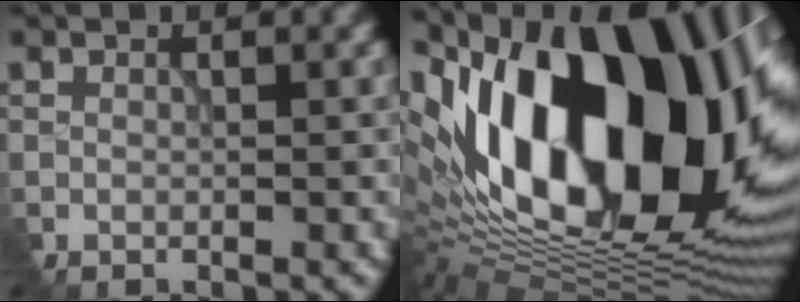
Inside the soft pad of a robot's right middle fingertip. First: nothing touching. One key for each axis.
{"total": 20.7, "fx": 2.4, "fy": 11.2, "fz": 17.2, "tx": -0.297, "ty": 0.002, "tz": 0.044}